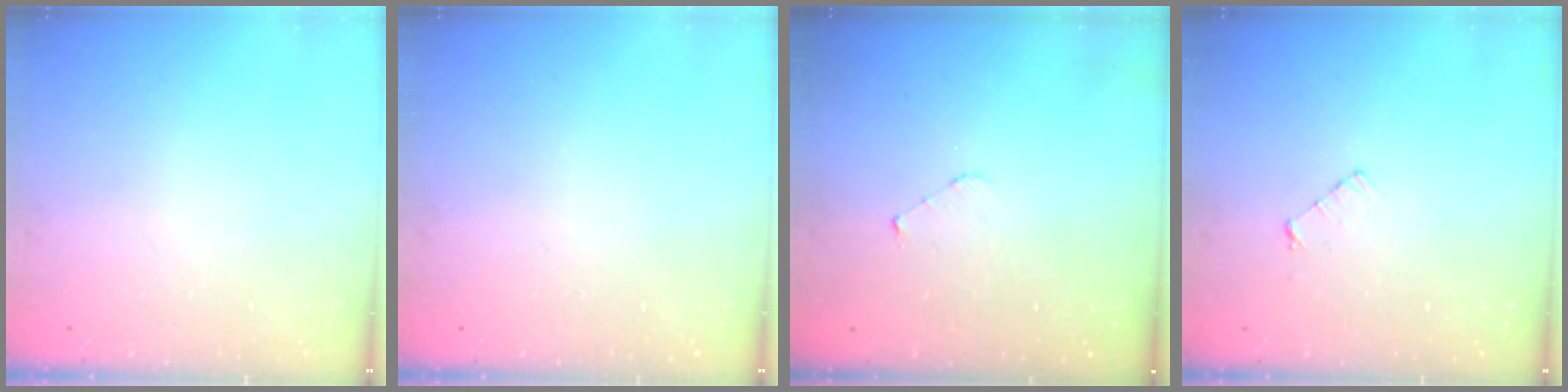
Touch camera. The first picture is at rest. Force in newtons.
{"total": 0.0}
{"total": 3.4, "press": 3.4, "slide": 0.3}
{"total": 3.4, "press": 3.3, "slide": 0.3}